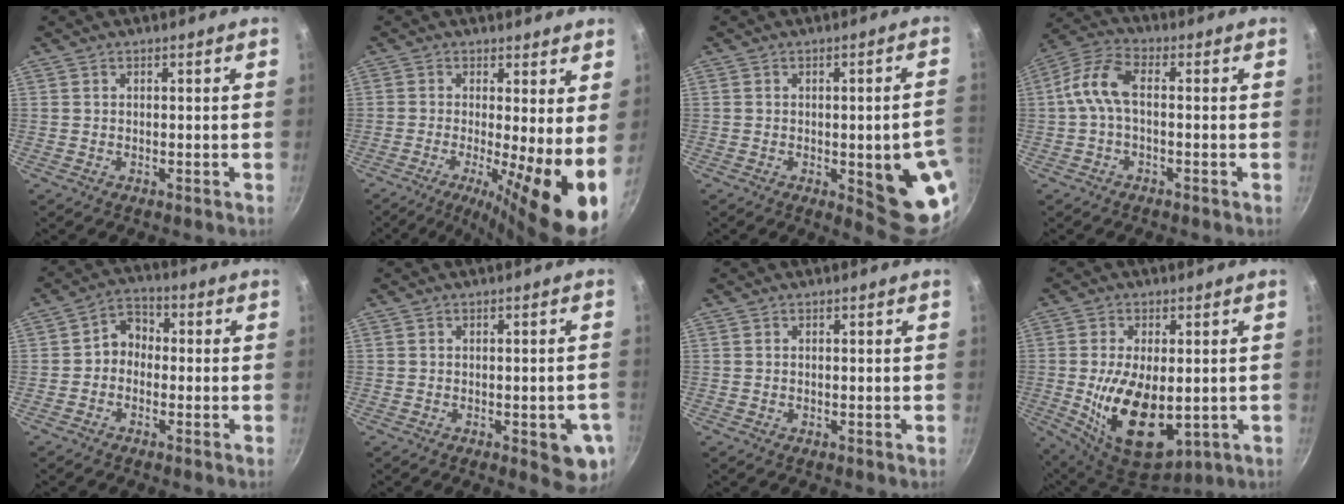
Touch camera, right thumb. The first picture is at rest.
{"total": 11.6, "force": [-1.4, 2.1, 11.4], "torque": [-0.171, -0.018, -0.026]}
{"total": 13.6, "force": [-2.7, 3.8, 12.8], "torque": [-0.121, 0.005, -0.028]}
{"total": 7.7, "force": [-0.5, 4.0, 6.5], "torque": [-0.146, 0.032, -0.024]}
{"total": 4.9, "force": [-0.8, 4.1, 2.6], "torque": [-0.015, 0.021, -0.028]}
{"total": 7.5, "force": [-2.2, 2.8, 6.6], "torque": [-0.055, 0.000, -0.025]}
{"total": 0.0}
{"total": 16.1, "force": [-1.5, 8.8, 13.4], "torque": [-0.223, -0.012, -0.007]}